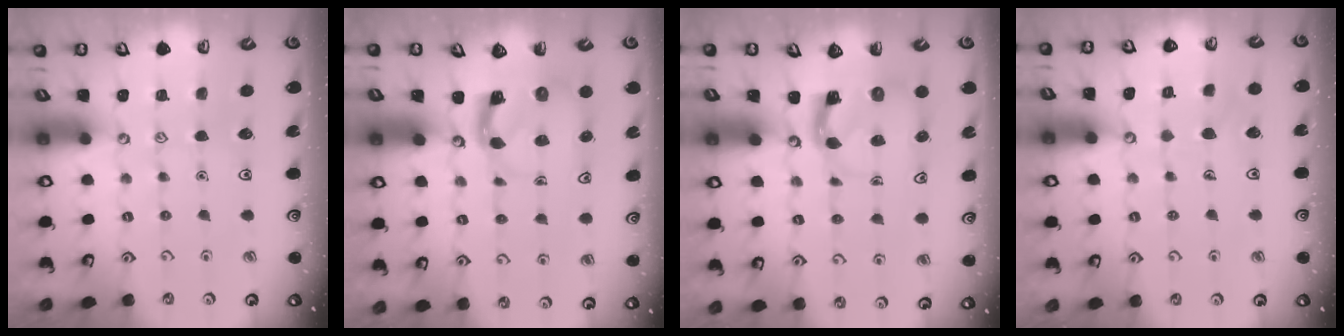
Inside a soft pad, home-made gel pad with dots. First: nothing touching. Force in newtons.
{"total": 3.9, "press": 3.9, "slide": 0.7}
{"total": 3.7, "press": 3.7, "slide": 0.7}
{"total": 4.9, "press": 4.8, "slide": 0.3}